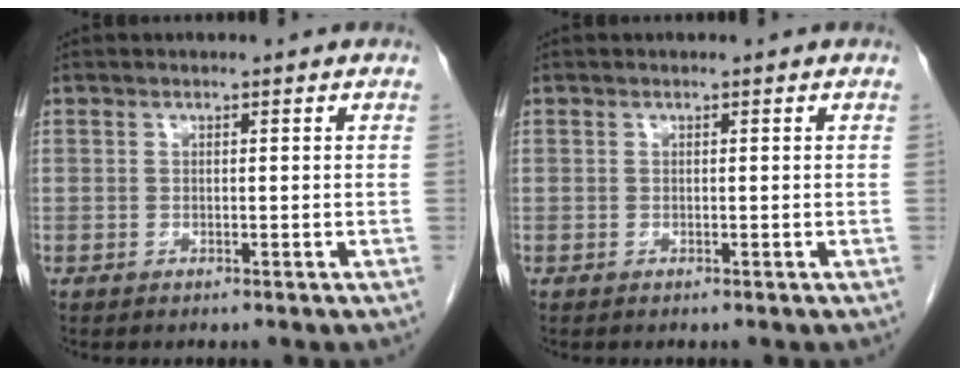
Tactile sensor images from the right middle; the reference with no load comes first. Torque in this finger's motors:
{"motor_torque": [0.23, -0.11, 0.02, 0.01]}